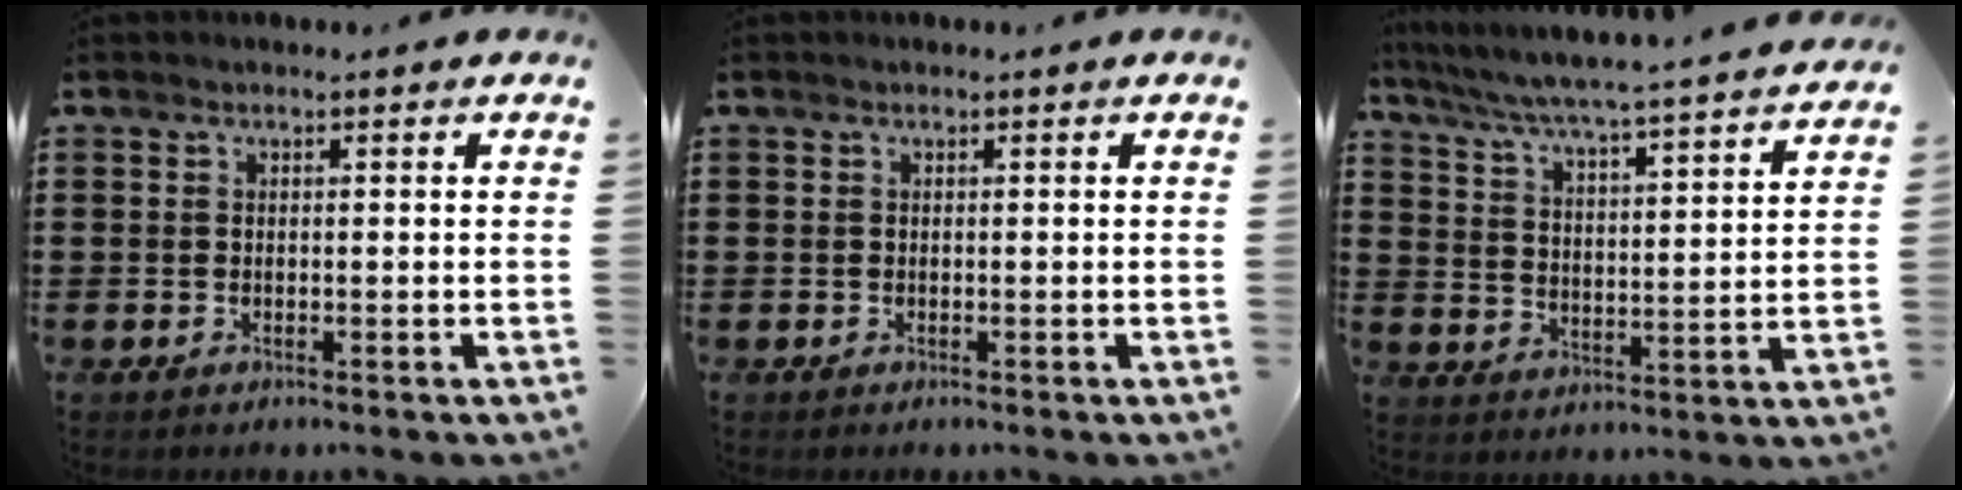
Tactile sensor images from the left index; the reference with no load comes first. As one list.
[{"total": 0.0}, {"total": 4.4, "force": [4.0, -0.9, 1.6], "torque": [-0.054, -0.042, 0.057]}]